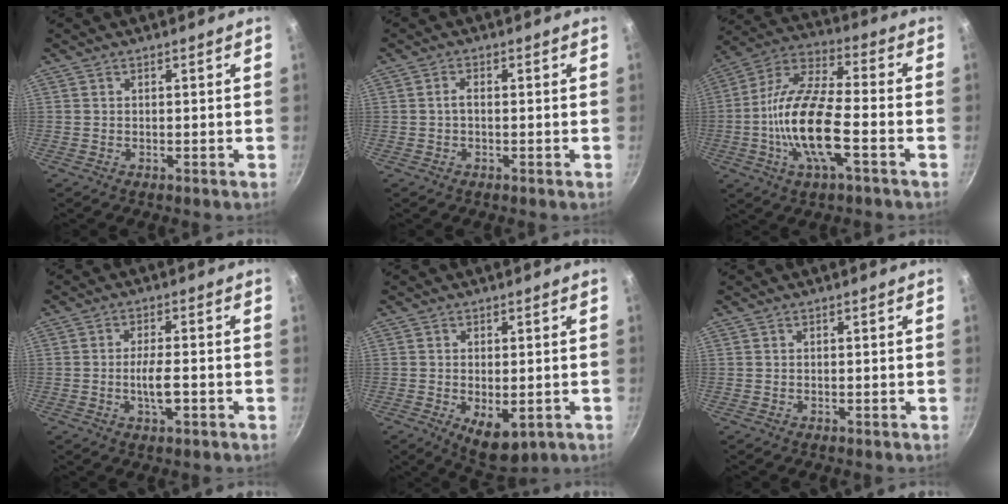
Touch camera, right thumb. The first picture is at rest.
{"total": 1.5, "force": [-0.2, 0.8, 1.3], "torque": [-0.021, 0.006, -0.006]}
{"total": 17.2, "force": [-4.1, 6.0, 15.6], "torque": [-0.315, 0.033, -0.079]}
{"total": 4.7, "force": [-1.2, 1.5, 4.3], "torque": [-0.077, 0.004, -0.020]}
{"total": 6.3, "force": [-1.9, 3.2, 5.1], "torque": [-0.073, -0.010, -0.015]}
{"total": 0.0}